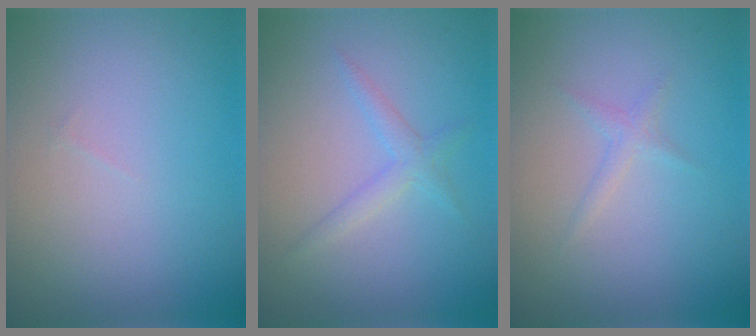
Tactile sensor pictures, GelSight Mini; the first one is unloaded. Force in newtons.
{"total": 1.6, "press": 1.6, "slide": 0.1}
{"total": 1.0, "press": 1.0, "slide": 0.1}